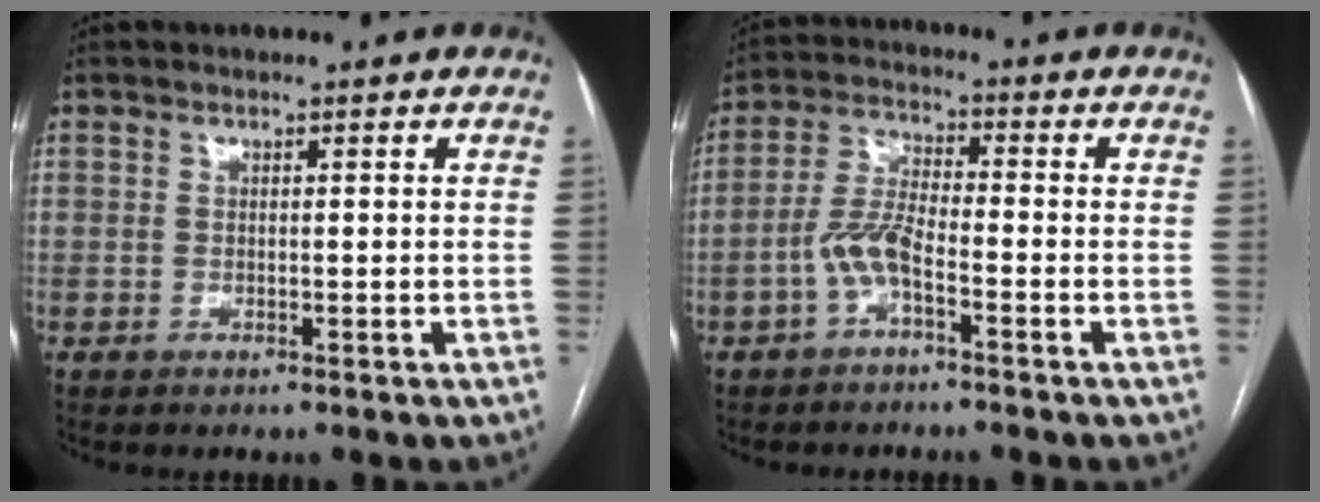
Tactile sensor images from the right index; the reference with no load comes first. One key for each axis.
{"total": 5.6, "fx": -2.7, "fy": 1.5, "fz": 4.6, "tx": -0.107, "ty": 0.011, "tz": -0.057}